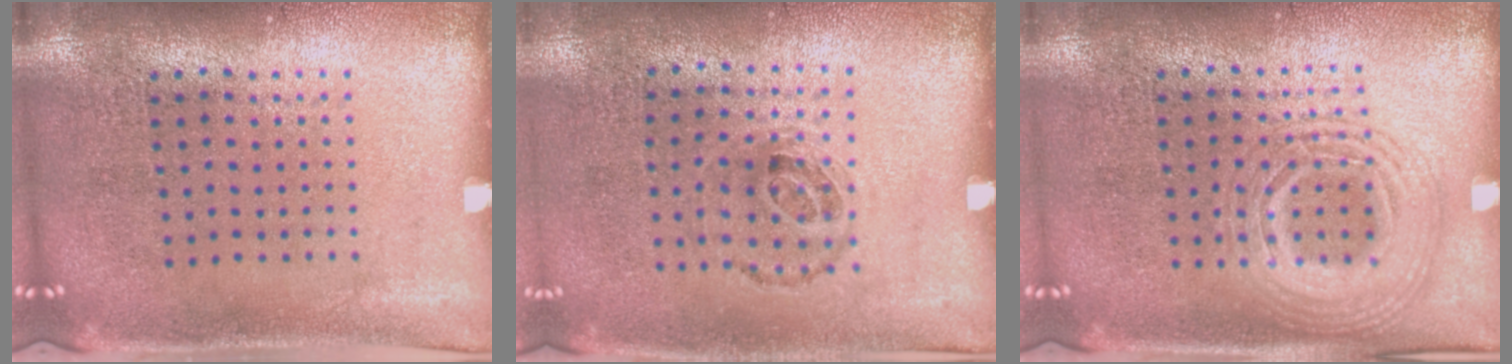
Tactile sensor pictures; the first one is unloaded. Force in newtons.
{"total": 1.0, "press": 0.7, "slide": 0.7}
{"total": 2.4, "press": 2.4, "slide": 0.2}